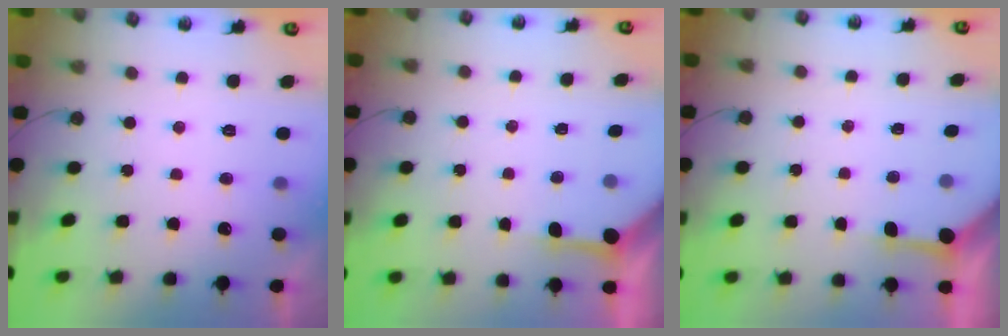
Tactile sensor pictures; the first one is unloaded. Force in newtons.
{"total": 3.9, "press": 3.9, "slide": 0.4}
{"total": 3.4, "press": 3.4, "slide": 0.5}